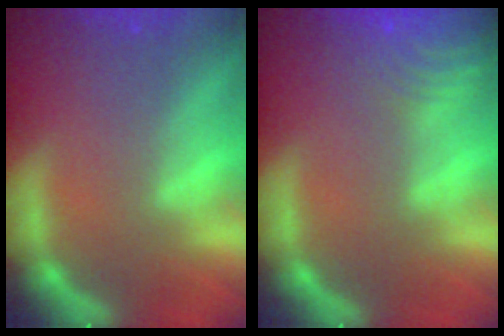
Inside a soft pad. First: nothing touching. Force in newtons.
{"total": 10.0}